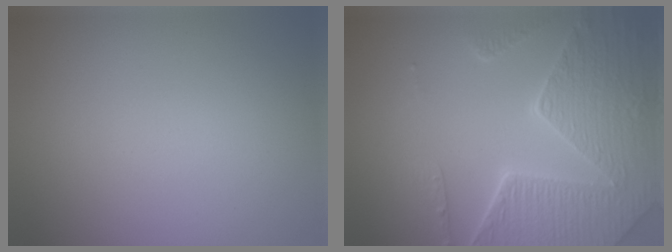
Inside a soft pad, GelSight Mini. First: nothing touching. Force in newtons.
{"total": 8.2, "press": 5.9, "slide": 5.7}